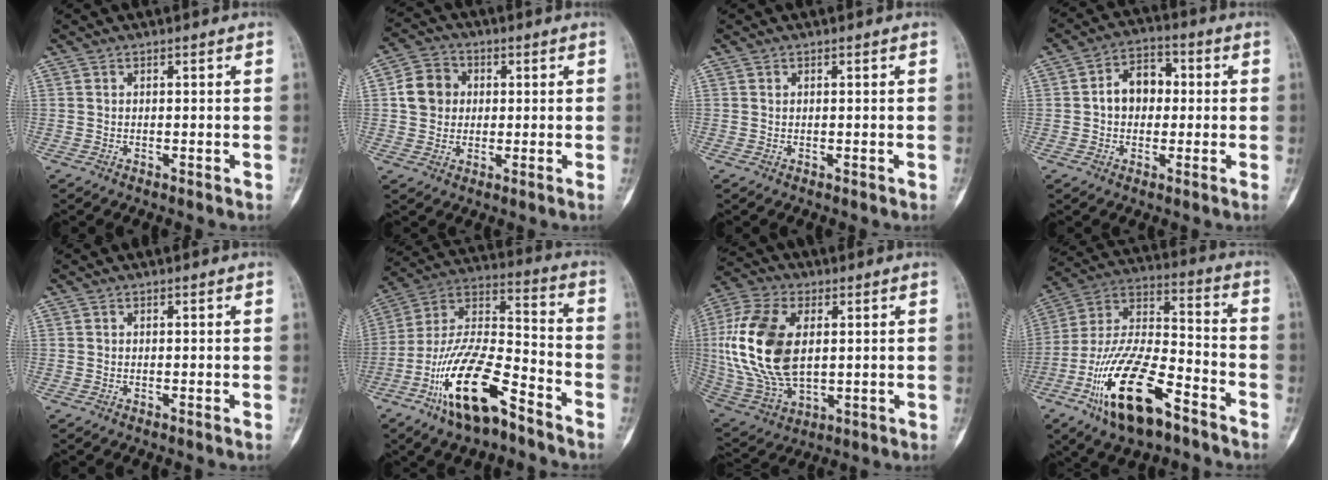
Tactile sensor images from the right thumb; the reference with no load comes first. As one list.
[{"total": 7.2, "force": [0.9, 6.3, 3.4], "torque": [-0.043, 0.010, 0.006]}, {"total": 0.0}, {"total": 7.8, "force": [0.5, 5.7, 5.3], "torque": [-0.060, 0.021, -0.002]}, {"total": 0.0}, {"total": 19.0, "force": [-10.9, 6.7, 14.1], "torque": [-0.267, 0.074, -0.204]}, {"total": 19.5, "force": [2.3, 11.5, 15.6], "torque": [-0.330, -0.007, 0.048]}, {"total": 20.8, "force": [-11.1, 8.2, 15.5], "torque": [-0.303, 0.062, -0.203]}]